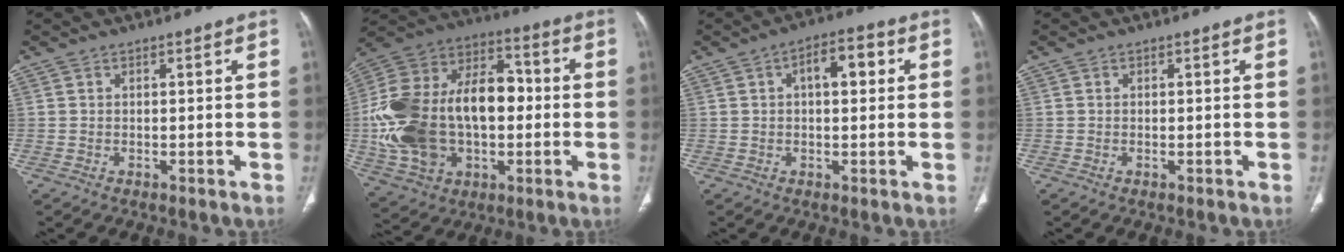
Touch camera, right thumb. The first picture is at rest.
{"total": 27.9, "force": [-1.4, 18.0, 21.2], "torque": [-0.402, 0.030, -0.011]}
{"total": 6.4, "force": [1.5, 3.2, 5.4], "torque": [-0.065, 0.015, 0.016]}
{"total": 0.0}